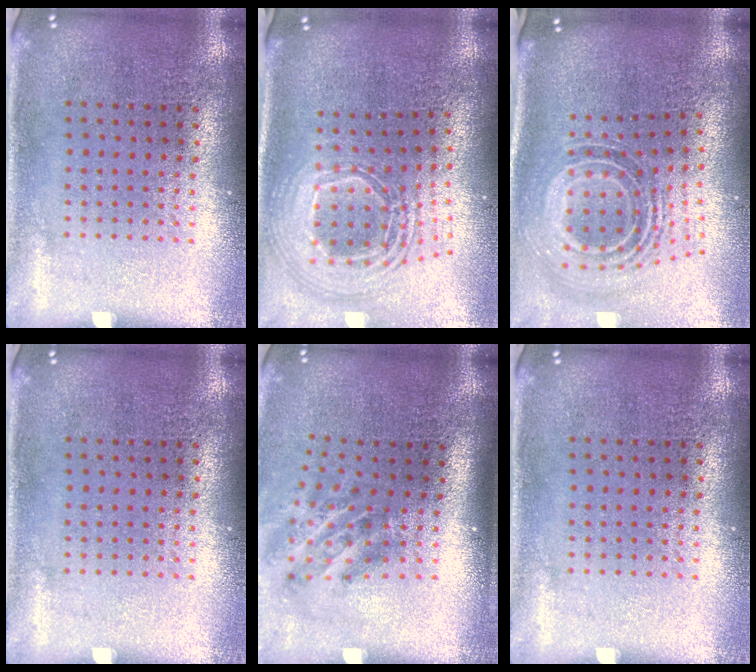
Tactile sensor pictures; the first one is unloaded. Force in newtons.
{"total": 2.6, "press": 1.9, "slide": 1.8}
{"total": 1.7, "press": 1.3, "slide": 1.0}
{"total": 0.0}
{"total": 1.9, "press": 1.2, "slide": 1.5}
{"total": 0.0}